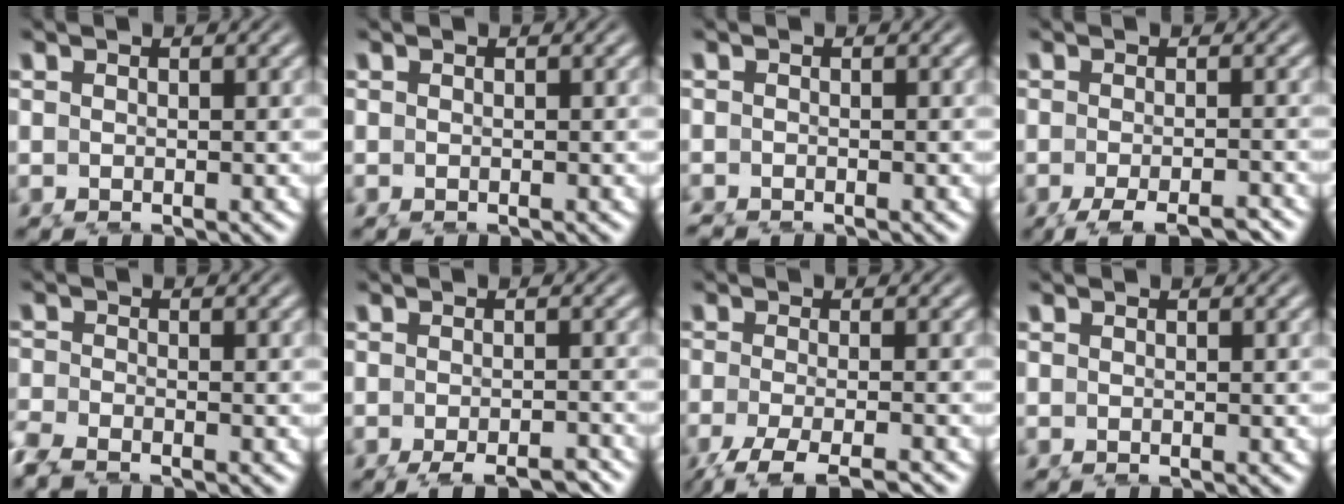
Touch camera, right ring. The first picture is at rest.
{"total": 0.0}
{"total": 1.1, "force": [-1.1, -0.2, 0.0], "torque": [0.002, -0.011, -0.016]}
{"total": 5.1, "force": [-4.4, 1.0, 2.2], "torque": [-0.029, -0.014, -0.062]}
{"total": 2.6, "force": [-2.4, 0.9, 0.7], "torque": [-0.012, -0.010, -0.043]}
{"total": 3.9, "force": [-3.5, 0.6, 1.6], "torque": [-0.016, -0.007, -0.052]}
{"total": 6.8, "force": [-5.4, 1.5, 3.8], "torque": [-0.068, -0.031, -0.067]}
{"total": 0.0}